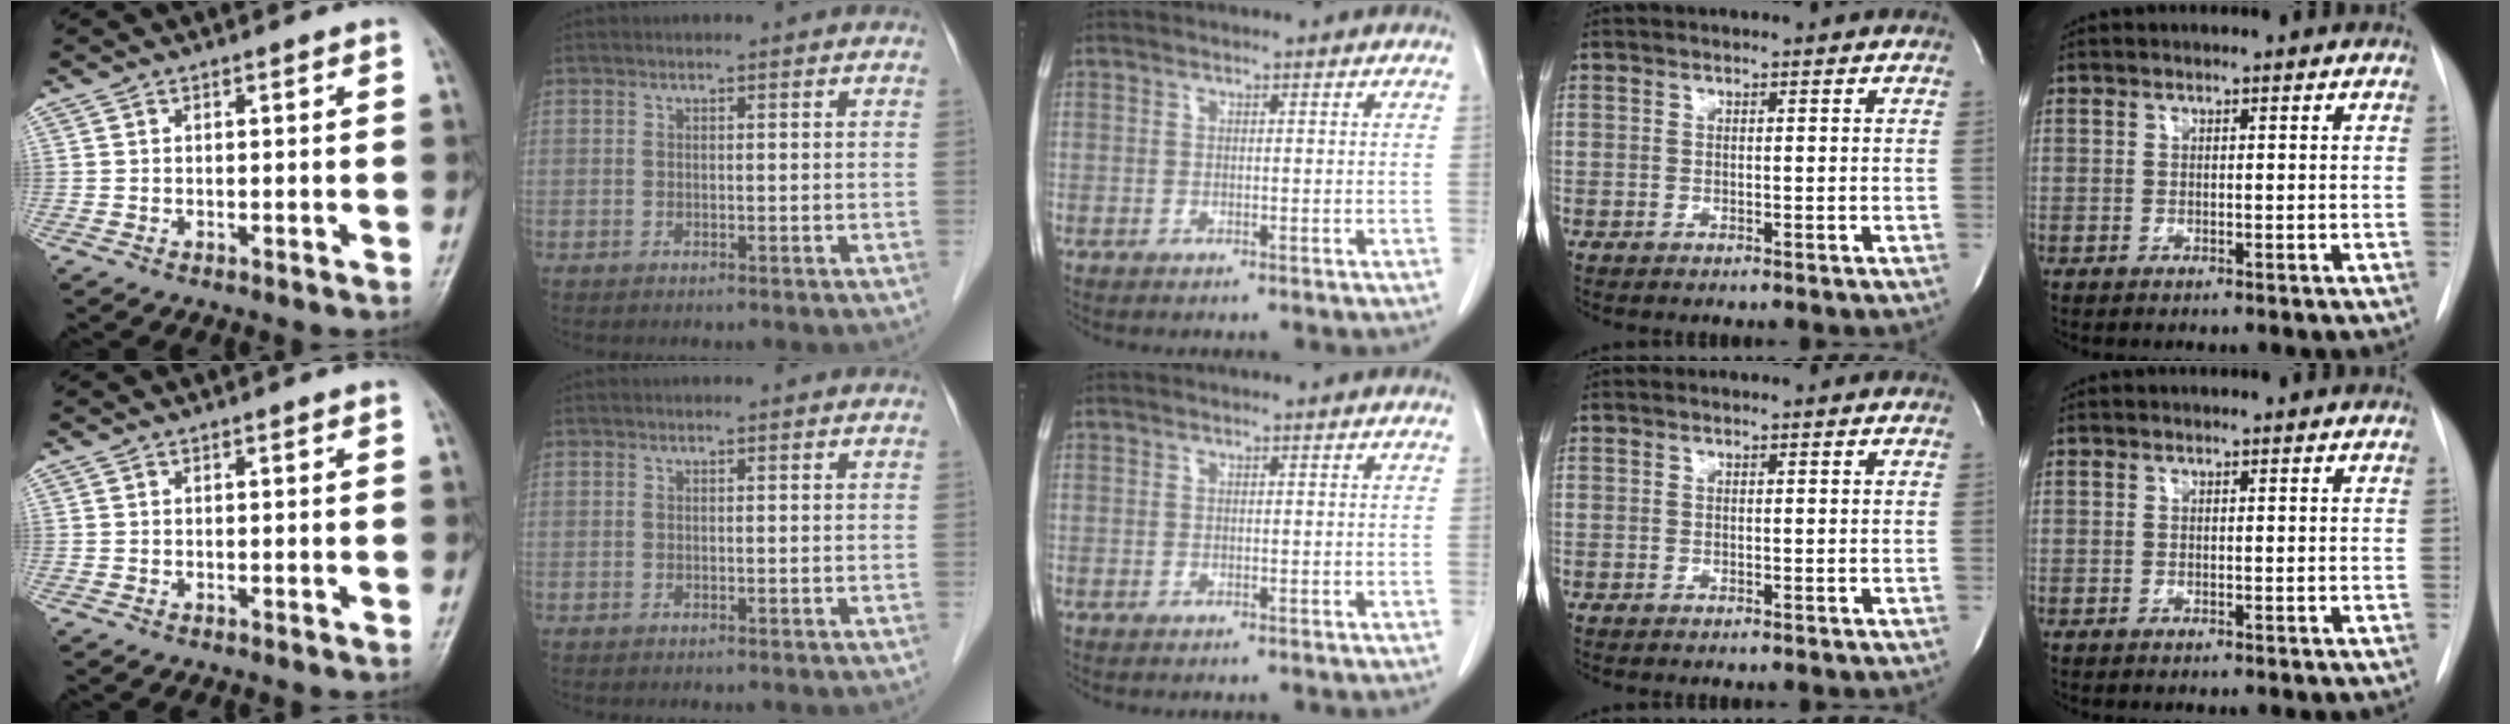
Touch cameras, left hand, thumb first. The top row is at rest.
{}